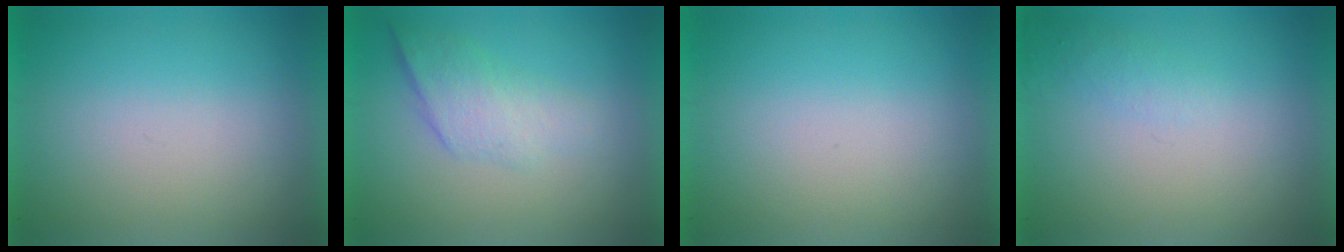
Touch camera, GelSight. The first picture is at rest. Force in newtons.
{"total": 2.3}
{"total": 0.0}
{"total": 1.3}